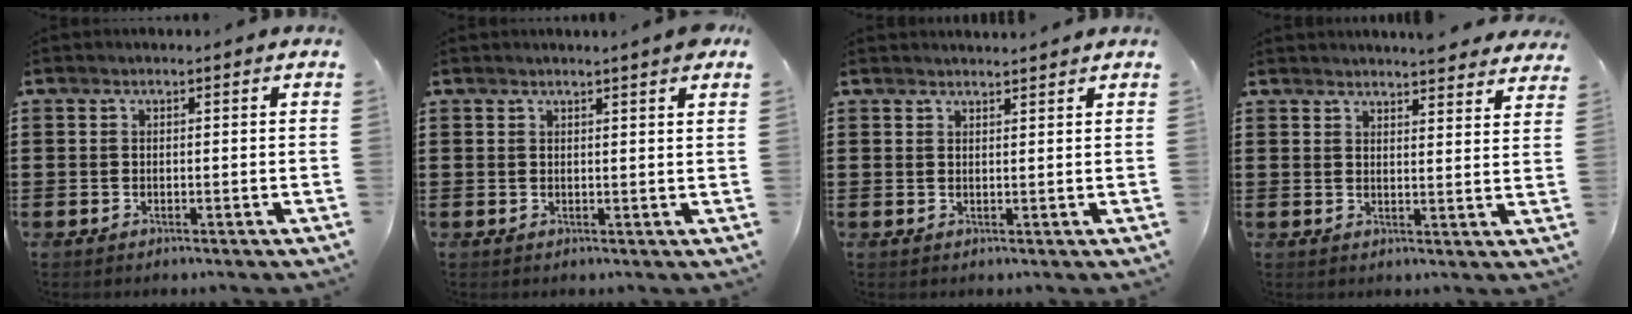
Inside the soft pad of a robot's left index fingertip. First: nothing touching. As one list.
[{"total": 2.3, "force": [1.9, -0.2, 1.2], "torque": [-0.019, -0.004, 0.035]}, {"total": 1.3, "force": [1.3, -0.1, 0.0], "torque": [-0.004, -0.001, 0.026]}, {"total": 3.6, "force": [3.6, -0.1, 0.4], "torque": [-0.011, -0.015, 0.066]}]